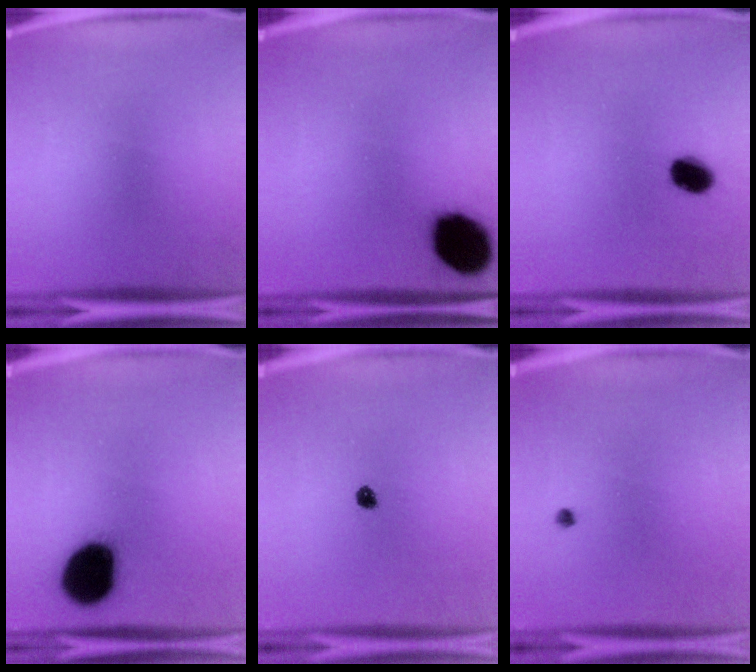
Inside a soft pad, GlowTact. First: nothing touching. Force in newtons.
{"total": 15.5}
{"total": 6.6}
{"total": 17.0}
{"total": 1.9}
{"total": 0.6}